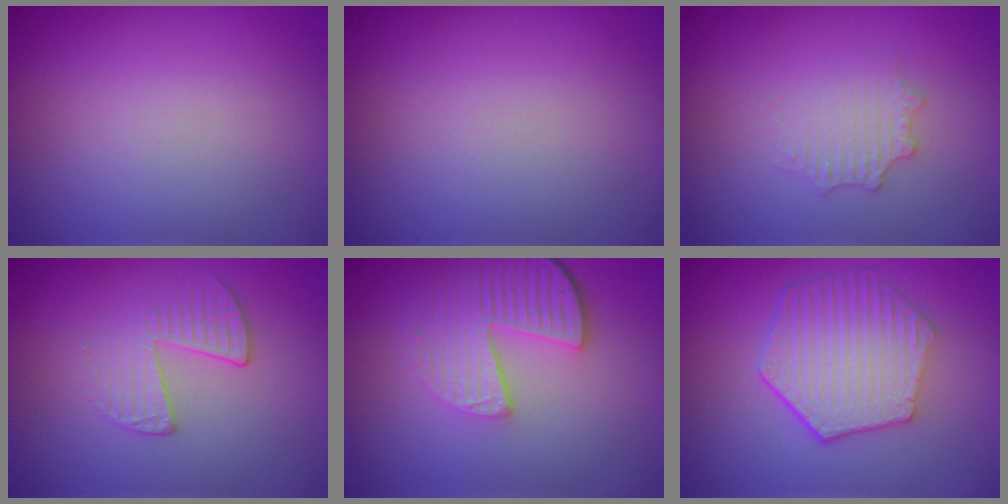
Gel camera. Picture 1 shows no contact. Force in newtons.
{"total": 0.0}
{"total": 2.2, "press": 2.2, "slide": 0.4}
{"total": 2.2, "press": 1.3, "slide": 1.8}
{"total": 5.5, "press": 4.1, "slide": 3.6}
{"total": 6.2, "press": 4.8, "slide": 3.9}